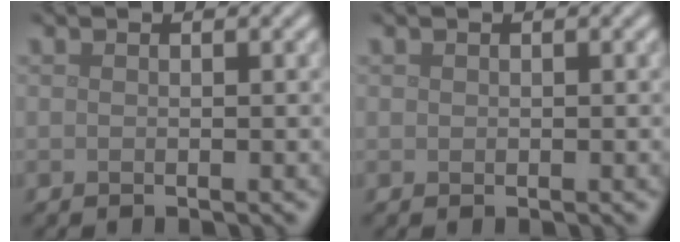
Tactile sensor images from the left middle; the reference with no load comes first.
{"total": 0.0}